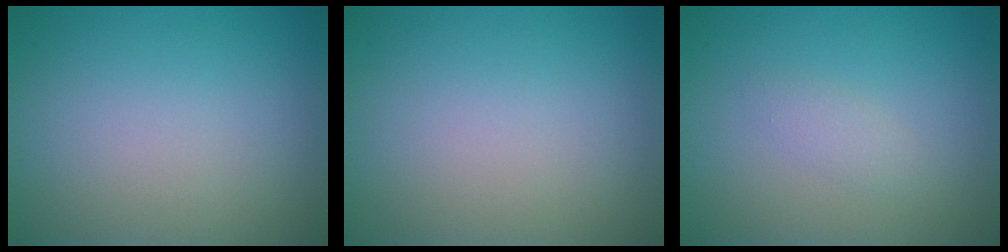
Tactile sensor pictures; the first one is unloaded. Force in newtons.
{"total": 0.0}
{"total": 1.1, "press": 1.1, "slide": 0.0}